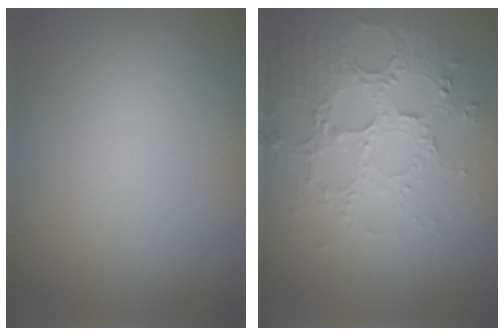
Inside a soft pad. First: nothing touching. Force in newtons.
{"total": 5.3, "press": 3.9, "slide": 3.6}